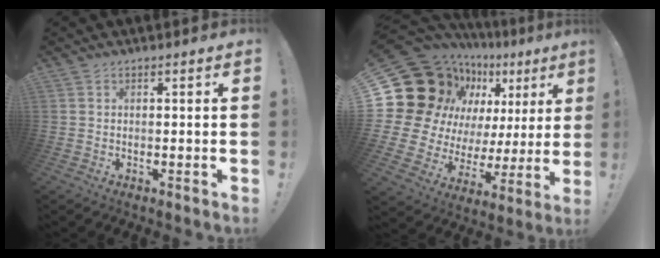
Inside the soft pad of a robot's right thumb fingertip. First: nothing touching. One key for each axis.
{"total": 22.6, "fx": 9.5, "fy": 15.7, "fz": 13.2, "tx": -0.236, "ty": -0.087, "tz": 0.223}